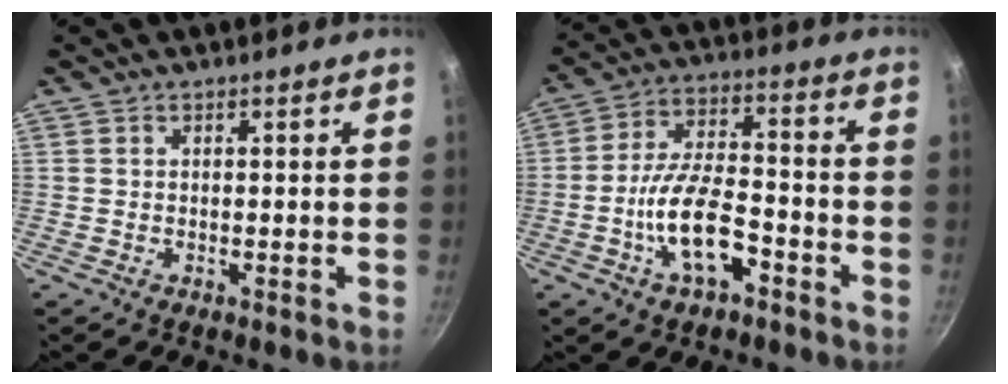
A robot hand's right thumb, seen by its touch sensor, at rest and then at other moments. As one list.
[{"total": 12.6, "force": [-4.8, 5.7, 10.2], "torque": [-0.189, 0.037, -0.087]}]